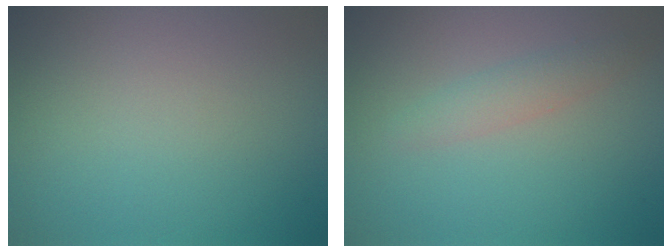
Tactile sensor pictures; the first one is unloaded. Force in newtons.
{"total": 1.7, "press": 1.7, "slide": 0.1}